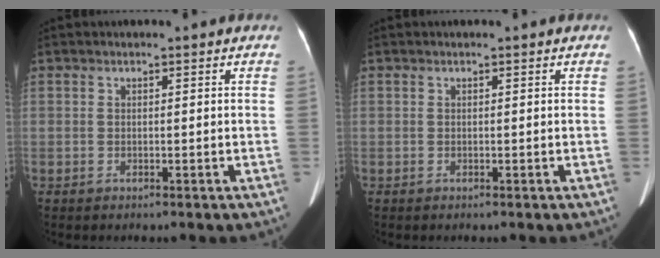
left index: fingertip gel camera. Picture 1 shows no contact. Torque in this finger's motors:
{"motor_torque": [-0.16, 0.13, -0.06, -0.01]}